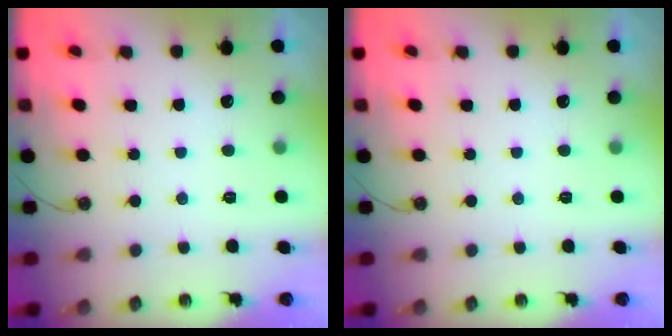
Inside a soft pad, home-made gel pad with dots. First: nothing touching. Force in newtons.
{"total": 0.0}